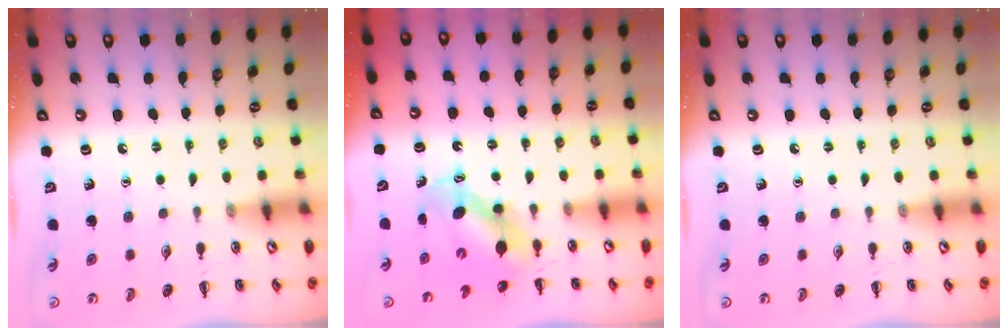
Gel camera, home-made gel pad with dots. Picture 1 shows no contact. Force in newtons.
{"total": 6.4, "press": 6.4, "slide": 0.8}
{"total": 0.0}